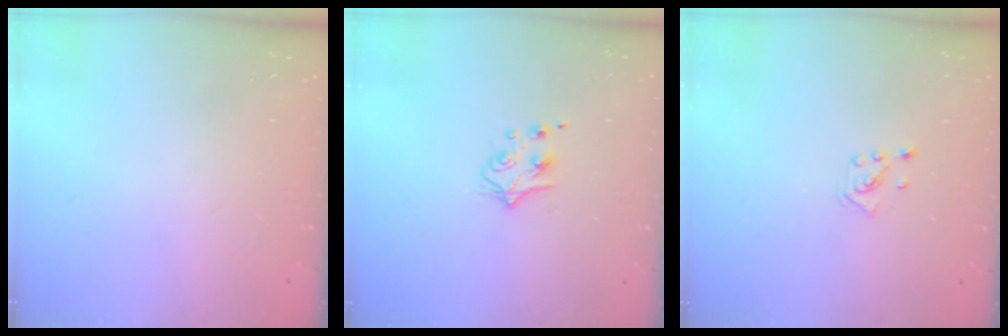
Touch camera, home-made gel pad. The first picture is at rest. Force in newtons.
{"total": 5.0, "press": 4.9, "slide": 0.6}
{"total": 2.1, "press": 2.0, "slide": 0.3}